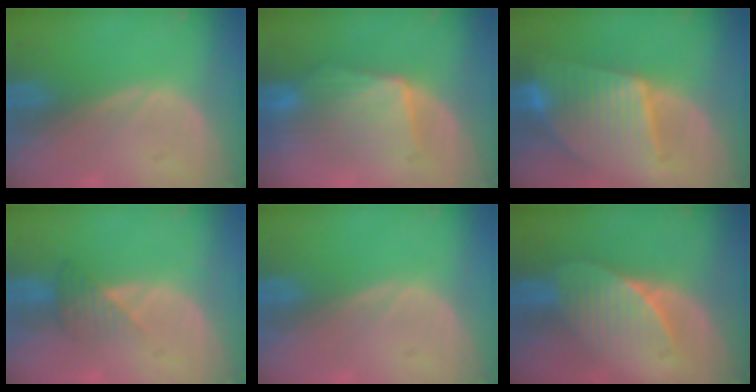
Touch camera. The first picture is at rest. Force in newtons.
{"total": 7.7, "press": 7.7, "slide": 0.4}
{"total": 9.5, "press": 9.5, "slide": 0.8}
{"total": 3.3, "press": 3.0, "slide": 1.2}
{"total": 0.0}
{"total": 7.4, "press": 6.6, "slide": 3.4}